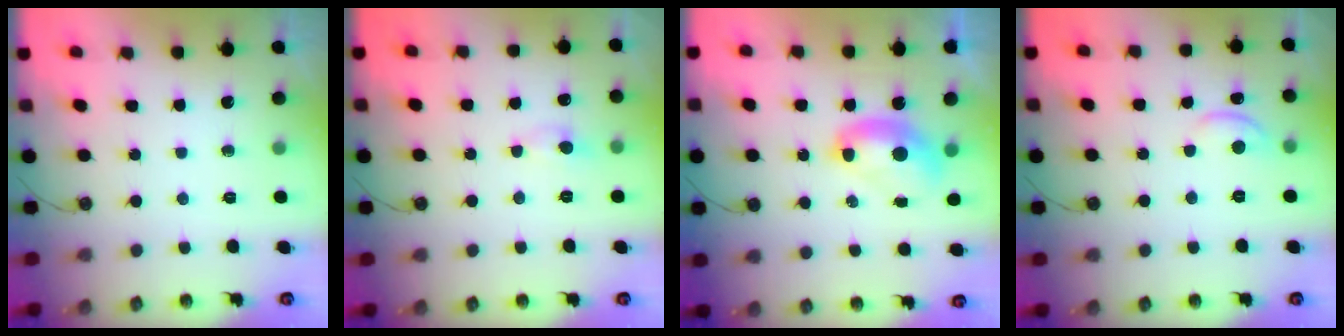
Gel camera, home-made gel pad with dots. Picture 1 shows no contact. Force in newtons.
{"total": 1.0, "press": 0.7, "slide": 0.7}
{"total": 2.7, "press": 2.7, "slide": 0.1}
{"total": 0.9, "press": 0.6, "slide": 0.6}